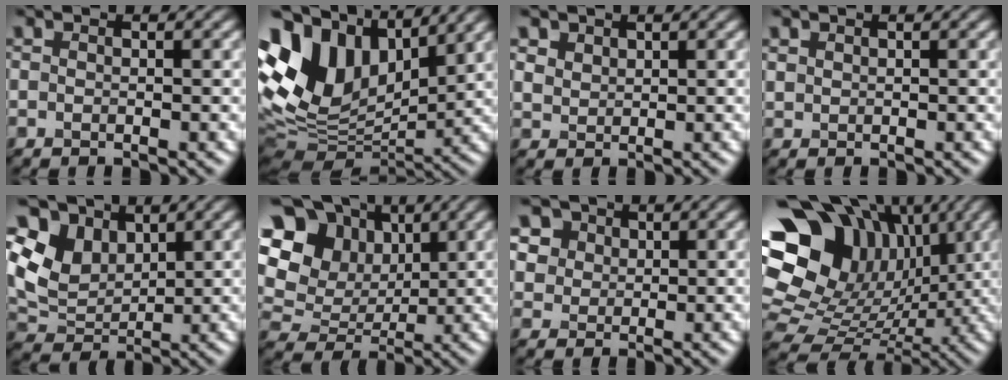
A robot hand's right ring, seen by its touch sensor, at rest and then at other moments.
{"total": 12.3, "force": [5.1, 7.9, 7.9], "torque": [-0.181, 0.034, 0.102]}
{"total": 1.7, "force": [1.5, 0.4, -0.6], "torque": [-0.001, 0.001, 0.042]}
{"total": 1.1, "force": [0.3, -0.6, -0.9], "torque": [0.011, 0.005, 0.019]}
{"total": 5.2, "force": [2.8, 3.7, 2.2], "torque": [-0.074, 0.013, 0.066]}
{"total": 13.5, "force": [5.5, 10.6, 6.2], "torque": [-0.156, 0.049, 0.120]}
{"total": 6.0, "force": [3.7, 4.3, 1.7], "torque": [-0.066, 0.020, 0.067]}
{"total": 18.3, "force": [4.8, 14.8, 9.7], "torque": [-0.207, 0.030, 0.108]}